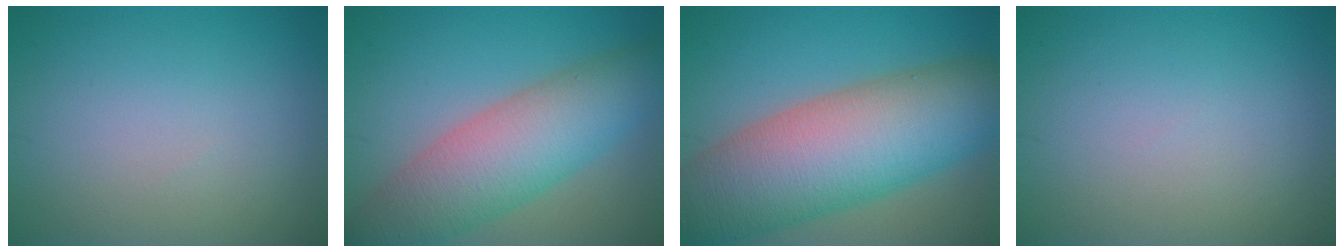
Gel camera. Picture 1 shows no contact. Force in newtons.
{"total": 8.1, "press": 8.1, "slide": 0.5}
{"total": 13.7, "press": 13.7, "slide": 0.6}
{"total": 0.0}